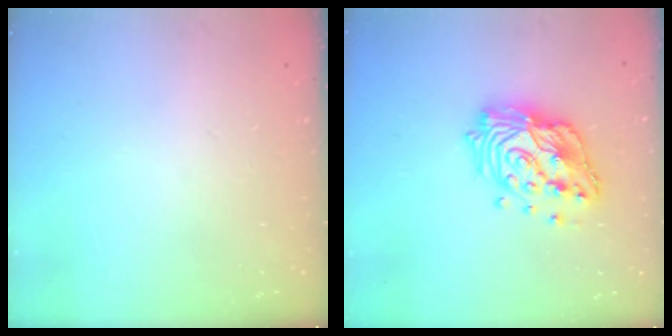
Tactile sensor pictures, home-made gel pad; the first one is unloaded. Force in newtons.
{"total": 18.2, "press": 18.1, "slide": 1.5}